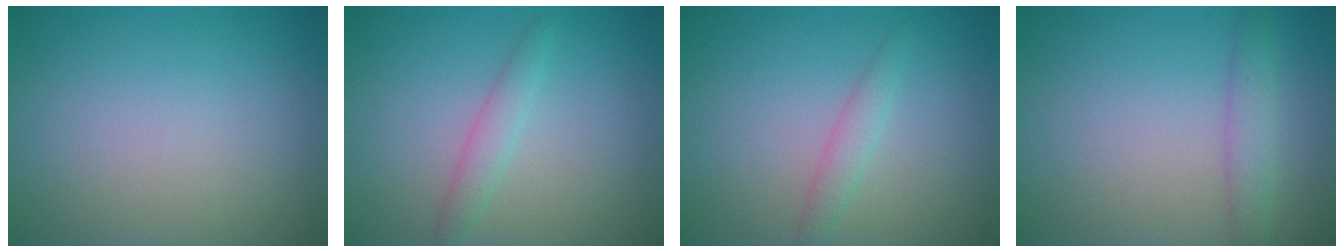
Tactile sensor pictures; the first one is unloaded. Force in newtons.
{"total": 1.7, "press": 1.7, "slide": 0.1}
{"total": 1.4, "press": 1.4, "slide": 0.1}
{"total": 2.2, "press": 2.2, "slide": 0.1}